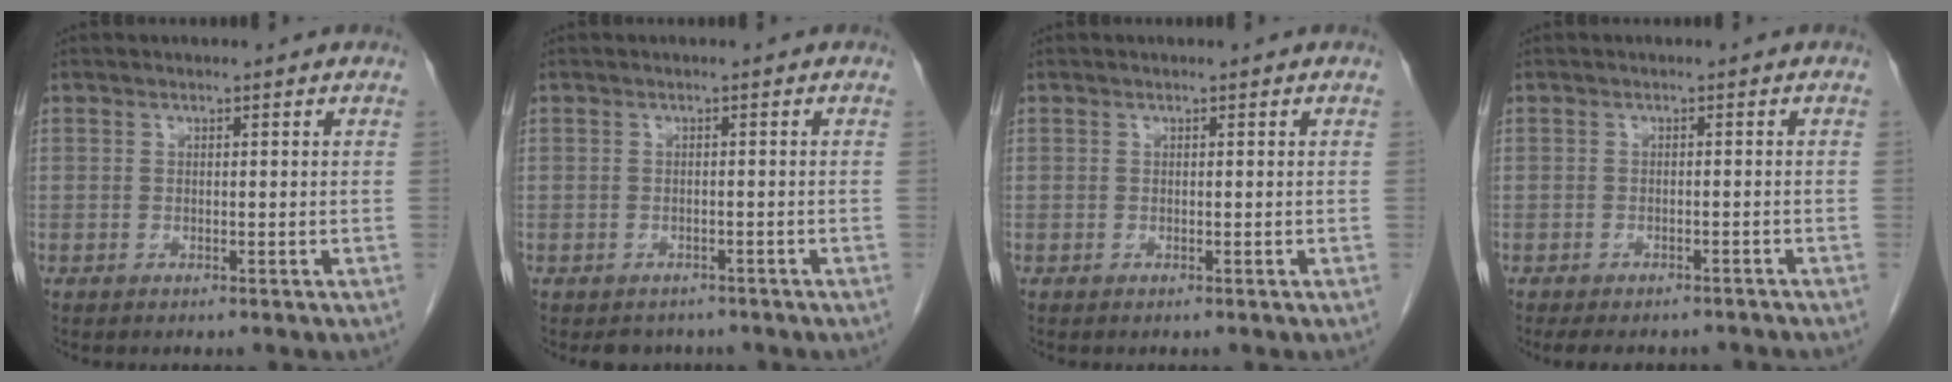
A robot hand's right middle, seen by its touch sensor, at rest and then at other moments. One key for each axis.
{"total": 3.0, "fx": -2.5, "fy": 1.6, "fz": 0.2, "tx": -0.005, "ty": 0.003, "tz": -0.033}
{"total": 0.0}
{"total": 8.6, "fx": -7.7, "fy": 2.4, "fz": 2.9, "tx": -0.035, "ty": 0.001, "tz": -0.089}